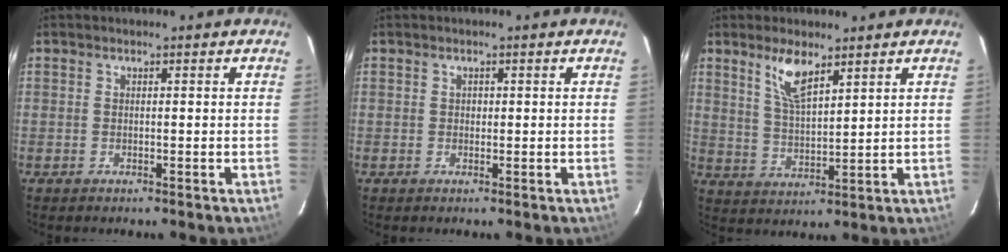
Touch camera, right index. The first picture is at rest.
{"total": 0.7, "force": [0.0, 0.7, 0.2], "torque": [0.001, 0.002, 0.001]}
{"total": 6.9, "force": [4.5, 2.1, 4.8], "torque": [-0.091, 0.000, 0.093]}